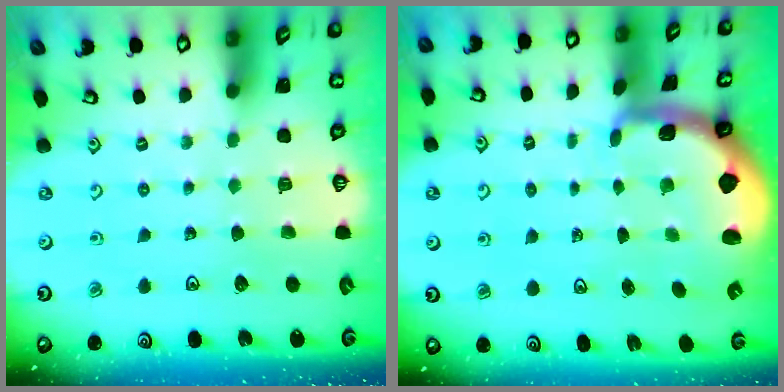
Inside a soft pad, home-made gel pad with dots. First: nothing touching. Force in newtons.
{"total": 1.7, "press": 1.7, "slide": 0.4}